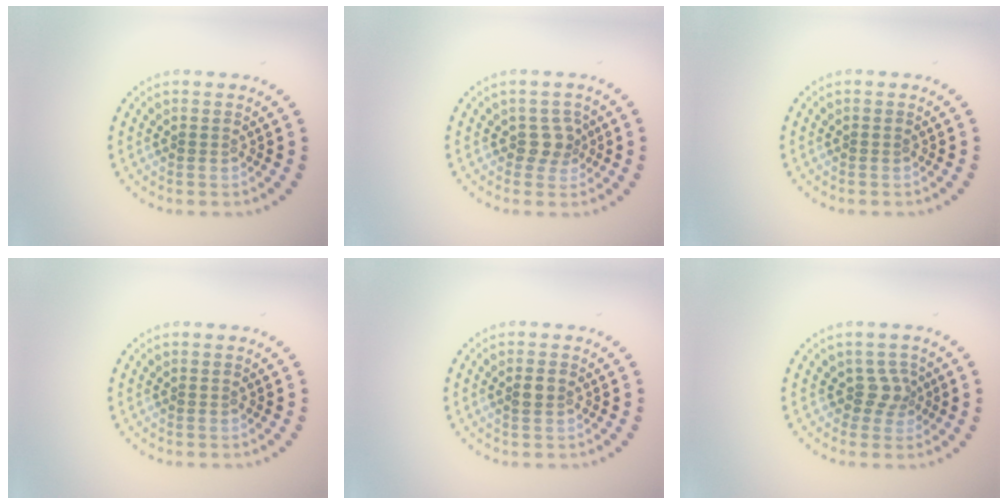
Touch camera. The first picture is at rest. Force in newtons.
{"total": 1.7, "press": 1.4, "slide": 1.0}
{"total": 0.0}
{"total": 0.0}
{"total": 1.2, "press": 1.2, "slide": 0.3}
{"total": 1.9, "press": 1.4, "slide": 1.3}